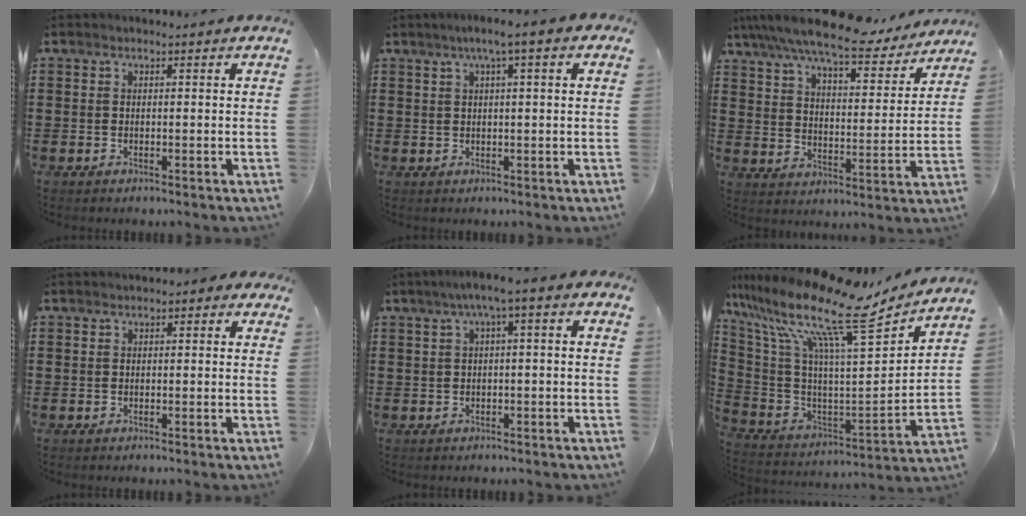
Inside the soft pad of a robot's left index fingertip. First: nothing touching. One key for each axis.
{"total": 3.1, "fx": 1.2, "fy": 0.0, "fz": 2.9, "tx": -0.056, "ty": 0.000, "tz": 0.019}
{"total": 9.3, "fx": 8.3, "fy": 0.9, "fz": 4.0, "tx": -0.104, "ty": -0.045, "tz": 0.140}
{"total": 0.9, "fx": -0.2, "fy": 0.7, "fz": 0.5, "tx": -0.013, "ty": 0.004, "tz": -0.005}
{"total": 3.1, "fx": -0.6, "fy": 0.4, "fz": 3.0, "tx": -0.055, "ty": 0.006, "tz": -0.017}
{"total": 15.5, "fx": 10.6, "fy": 3.3, "fz": 10.8, "tx": -0.222, "ty": -0.068, "tz": 0.162}